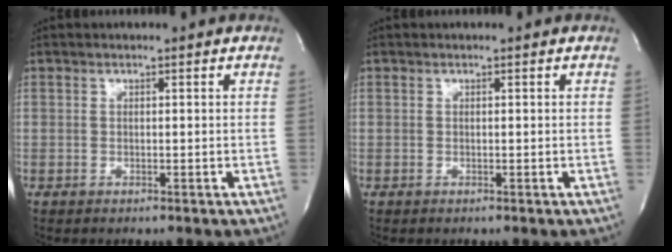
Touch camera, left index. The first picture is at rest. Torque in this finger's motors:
{"motor_torque": [0.12, 0.06, -0.02, 0.00]}